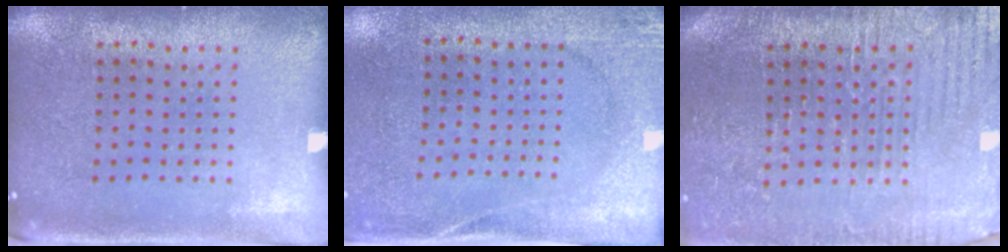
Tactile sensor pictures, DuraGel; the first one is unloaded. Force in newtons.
{"total": 2.7, "press": 2.0, "slide": 1.7}
{"total": 3.8, "press": 3.7, "slide": 1.0}